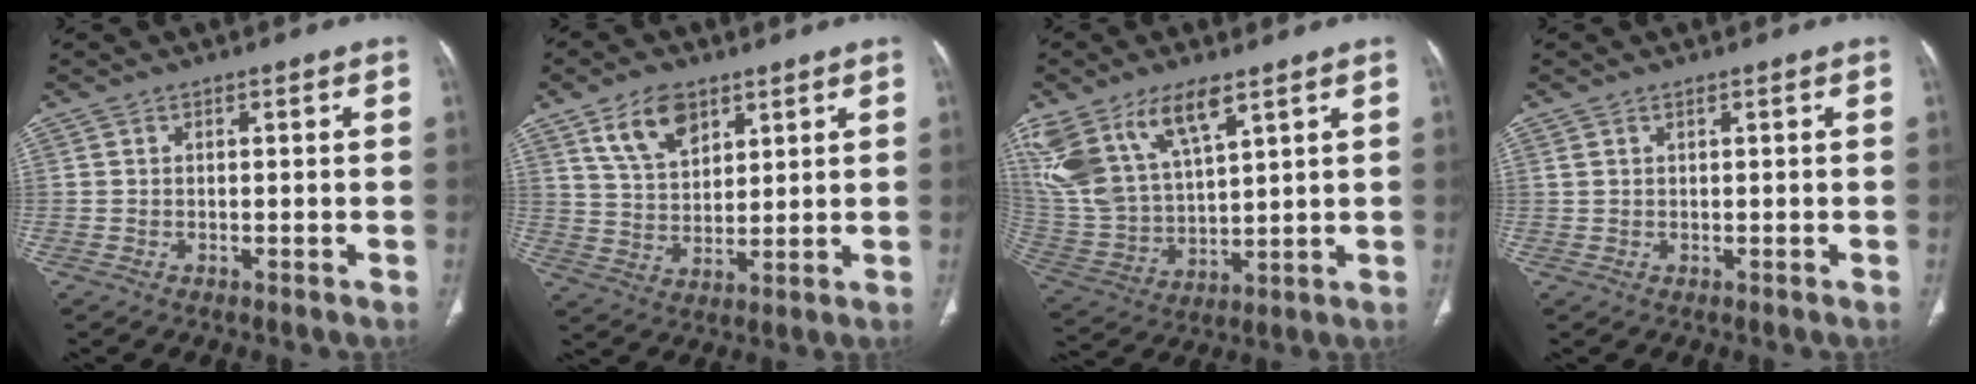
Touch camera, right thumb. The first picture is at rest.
{"total": 9.4, "force": [5.5, 5.3, 5.4], "torque": [-0.078, -0.027, 0.107]}
{"total": 17.5, "force": [10.1, 7.7, 12.1], "torque": [-0.243, -0.032, 0.213]}
{"total": 1.0, "force": [0.7, 0.4, 0.6], "torque": [-0.013, 0.004, 0.019]}